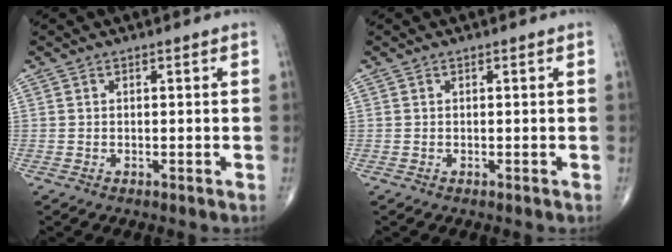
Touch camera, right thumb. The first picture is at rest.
{"total": 0.0}